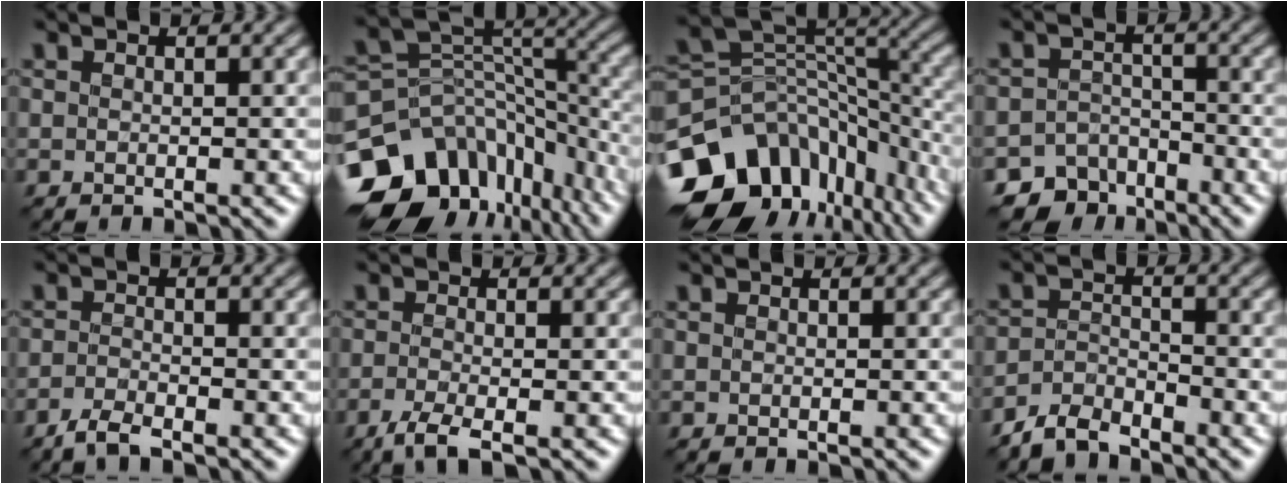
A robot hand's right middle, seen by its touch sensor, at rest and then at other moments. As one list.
[{"total": 15.3, "force": [-8.2, 10.5, 7.4], "torque": [-0.171, 0.007, -0.110]}, {"total": 14.3, "force": [-7.0, 9.7, 7.8], "torque": [-0.184, 0.004, -0.104]}, {"total": 5.1, "force": [-4.0, 3.1, 0.6], "torque": [0.005, -0.009, -0.060]}, {"total": 2.1, "force": [-1.7, 0.3, 1.2], "torque": [-0.031, -0.003, -0.042]}, {"total": 2.5, "force": [-1.5, 0.4, 1.9], "torque": [-0.045, -0.008, -0.041]}, {"total": 0.0}, {"total": 3.2, "force": [-2.9, 0.9, 0.9], "torque": [-0.020, 0.003, -0.068]}]